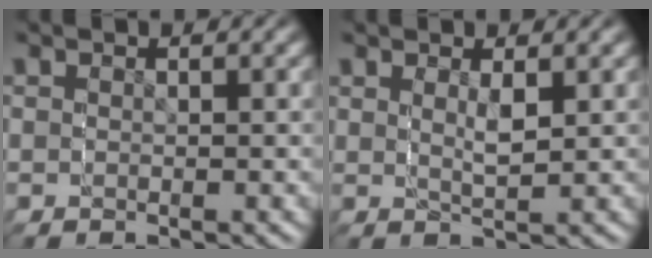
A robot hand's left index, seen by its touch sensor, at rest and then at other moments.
{"total": 1.7, "force": [1.6, -0.2, 0.3], "torque": [-0.013, 0.006, 0.021]}